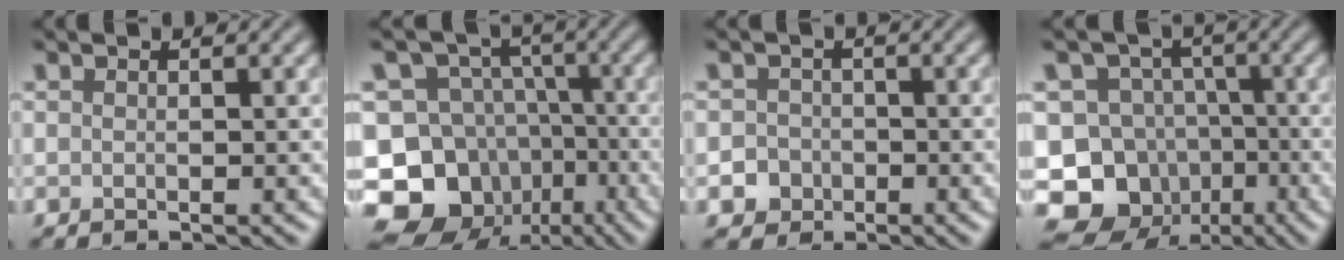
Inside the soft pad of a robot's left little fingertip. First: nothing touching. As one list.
[{"total": 14.2, "force": [-6.7, 11.5, 4.9], "torque": [-0.097, -0.004, -0.120]}, {"total": 2.7, "force": [-1.2, 2.4, 0.3], "torque": [0.021, -0.001, -0.023]}, {"total": 12.9, "force": [-6.1, 10.6, 4.0], "torque": [-0.080, -0.003, -0.109]}]